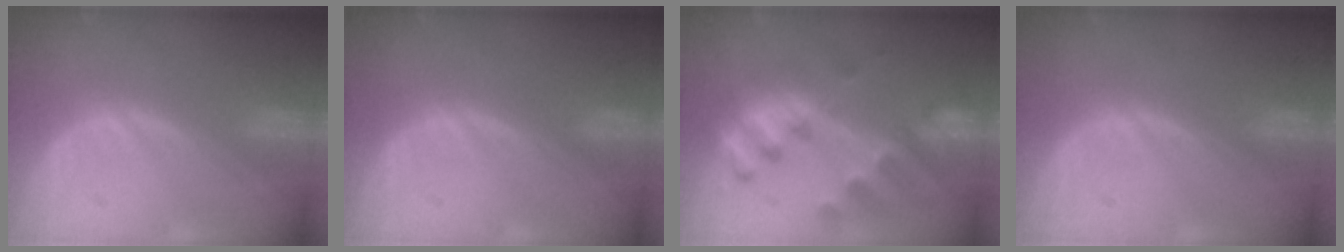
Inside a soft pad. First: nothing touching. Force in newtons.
{"total": 0.0}
{"total": 8.8, "press": 8.4, "slide": 2.8}
{"total": 0.0}